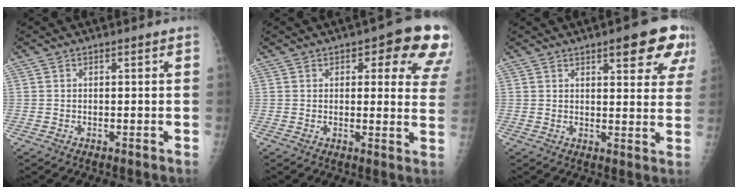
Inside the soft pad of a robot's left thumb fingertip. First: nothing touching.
{"total": 13.2, "force": [6.8, 5.4, 9.9], "torque": [-0.064, -0.027, 0.065]}
{"total": 11.2, "force": [6.2, 3.5, 8.7], "torque": [-0.072, -0.024, 0.073]}